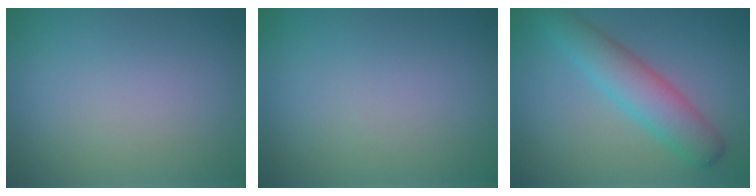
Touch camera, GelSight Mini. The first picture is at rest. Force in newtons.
{"total": 0.0}
{"total": 4.8, "press": 4.8, "slide": 0.1}